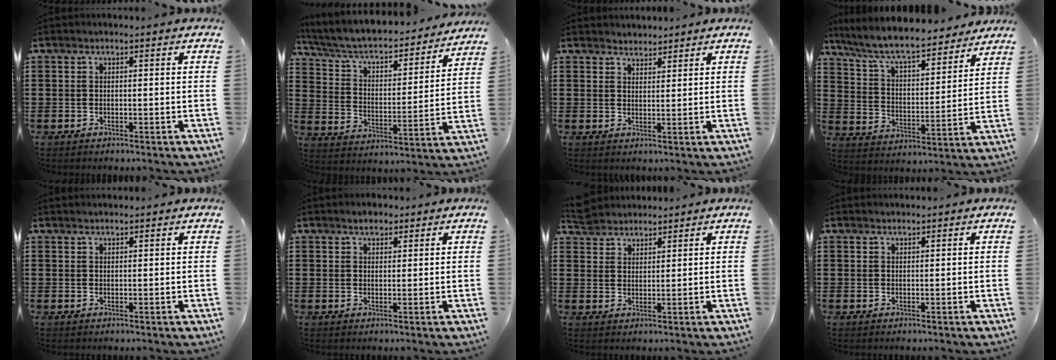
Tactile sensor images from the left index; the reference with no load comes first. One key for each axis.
{"total": 4.9, "fx": 4.1, "fy": 1.5, "fz": 2.2, "tx": -0.063, "ty": -0.038, "tz": 0.063}
{"total": 2.0, "fx": 1.9, "fy": 0.5, "fz": -0.4, "tx": 0.001, "ty": 0.002, "tz": 0.037}
{"total": 8.6, "fx": 7.8, "fy": 1.1, "fz": 3.5, "tx": -0.102, "ty": -0.044, "tz": 0.132}
{"total": 1.0, "fx": 1.0, "fy": 0.2, "fz": 0.1, "tx": -0.003, "ty": 0.001, "tz": 0.018}
{"total": 2.2, "fx": 1.9, "fy": 0.9, "fz": 0.7, "tx": -0.010, "ty": 0.001, "tz": 0.034}
{"total": 4.3, "fx": 4.1, "fy": 1.4, "fz": 0.4, "tx": -0.024, "ty": -0.006, "tz": 0.078}
{"total": 0.8, "fx": 0.7, "fy": 0.2, "fz": 0.0, "tx": -0.002, "ty": 0.001, "tz": 0.015}